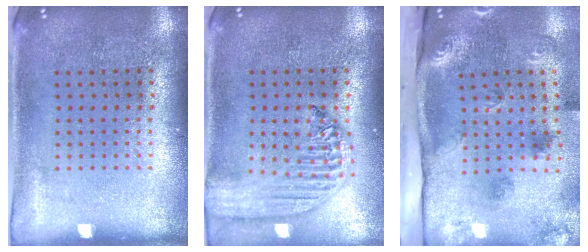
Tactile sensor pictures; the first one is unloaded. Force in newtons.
{"total": 2.3, "press": 2.0, "slide": 1.2}
{"total": 3.2, "press": 2.1, "slide": 2.4}